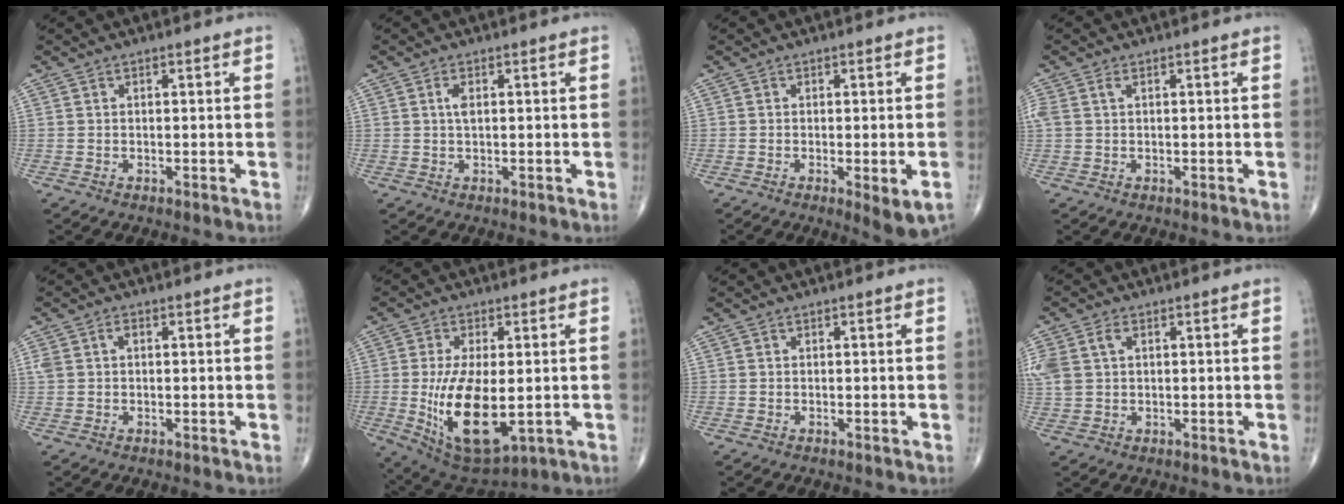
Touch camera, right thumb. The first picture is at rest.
{"total": 1.8, "force": [0.4, 0.8, 1.6], "torque": [-0.031, 0.002, 0.007]}
{"total": 4.9, "force": [-1.8, 1.1, 4.4], "torque": [-0.060, -0.009, -0.022]}
{"total": 2.2, "force": [0.7, 1.2, 1.8], "torque": [-0.061, 0.019, 0.019]}
{"total": 2.6, "force": [0.5, 1.7, 1.8], "torque": [-0.047, 0.018, 0.014]}
{"total": 15.8, "force": [-2.0, 7.2, 13.9], "torque": [-0.246, -0.021, -0.013]}
{"total": 0.0}
{"total": 8.0, "force": [2.1, 5.6, 5.3], "torque": [-0.152, 0.017, 0.049]}